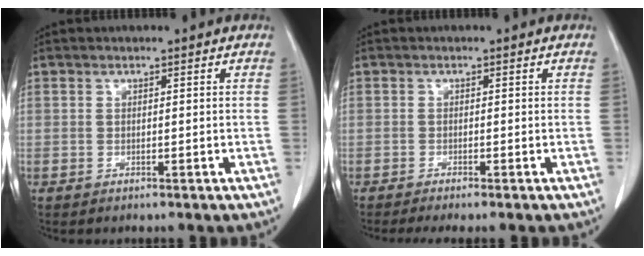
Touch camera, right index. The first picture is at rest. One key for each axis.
{"total": 3.4, "fx": -2.9, "fy": -0.2, "fz": 1.8, "tx": -0.023, "ty": -0.005, "tz": -0.044}